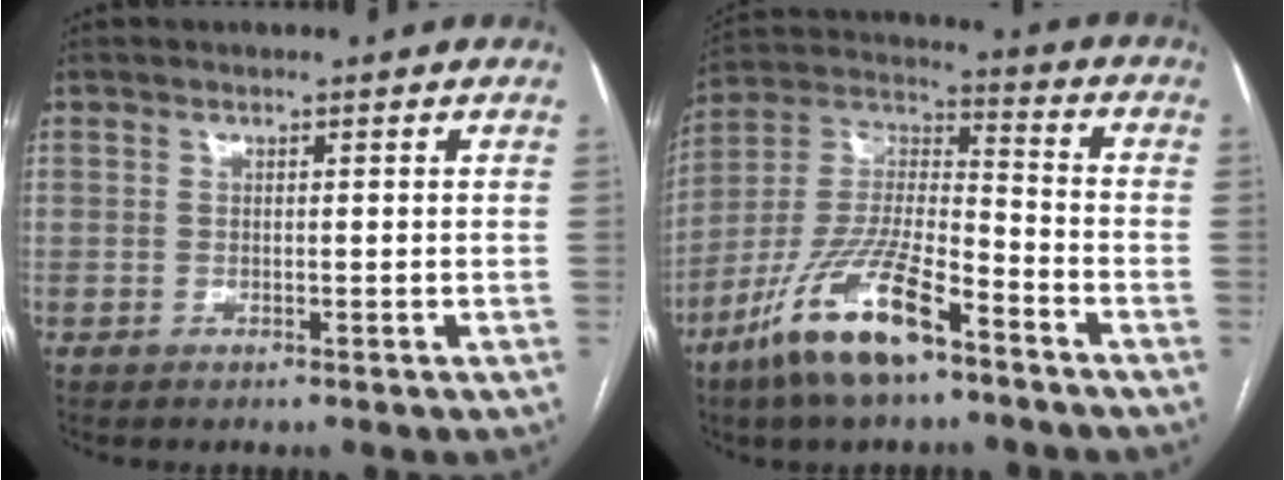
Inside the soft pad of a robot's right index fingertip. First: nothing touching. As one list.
[{"total": 15.6, "force": [-9.7, 3.8, 11.6], "torque": [-0.239, -0.007, -0.180]}]